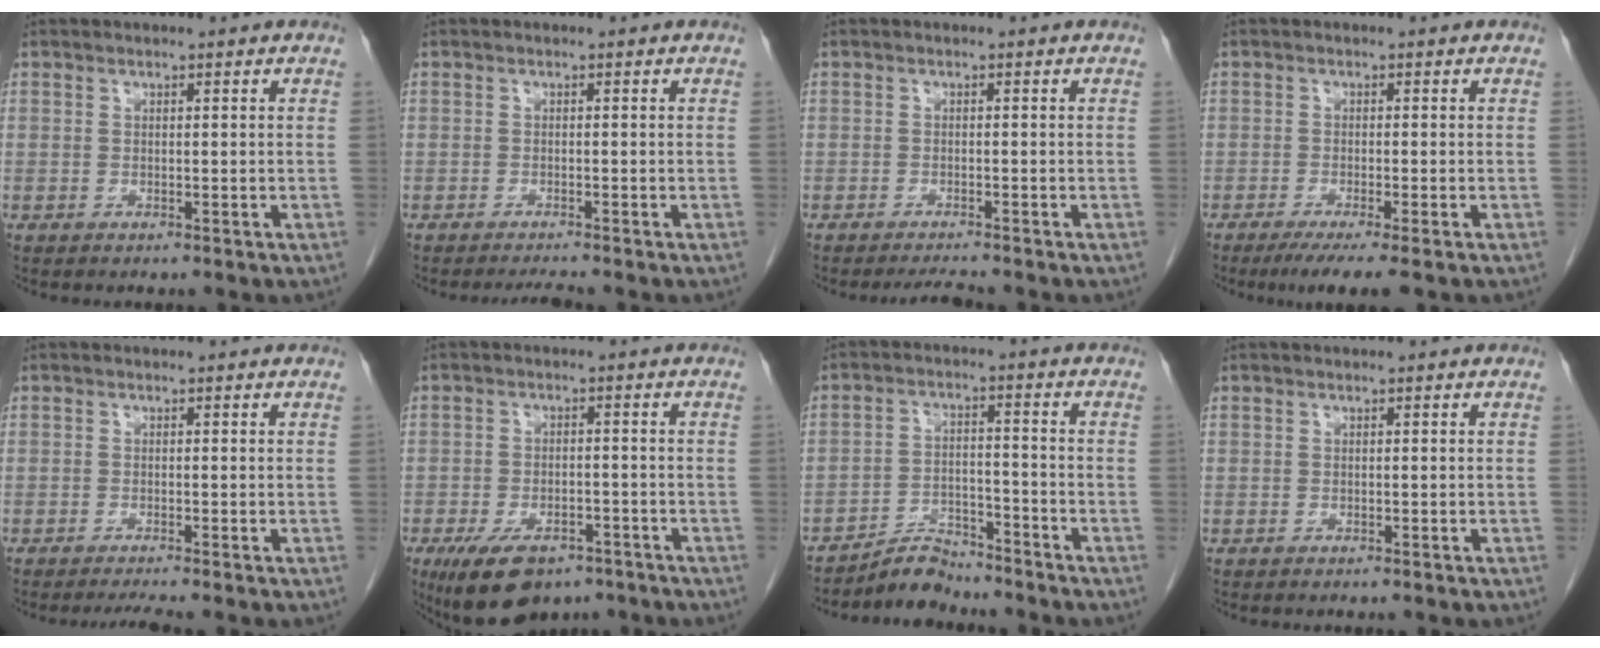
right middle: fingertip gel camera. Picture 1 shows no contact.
{"total": 2.0, "force": [-1.8, -0.6, 0.6], "torque": [-0.017, -0.010, -0.030]}
{"total": 2.5, "force": [-2.3, -0.3, 0.7], "torque": [-0.019, -0.012, -0.037]}
{"total": 5.5, "force": [-3.9, 0.0, 3.9], "torque": [-0.056, -0.015, -0.061]}
{"total": 2.4, "force": [-2.0, -0.6, 1.1], "torque": [-0.023, -0.009, -0.035]}
{"total": 10.0, "force": [-6.9, 4.7, 5.6], "torque": [-0.094, -0.004, -0.106]}
{"total": 5.4, "force": [-5.3, 1.0, 0.2], "torque": [-0.003, 0.004, -0.090]}
{"total": 0.6, "force": [-0.5, 0.1, 0.4], "torque": [-0.011, -0.001, -0.005]}